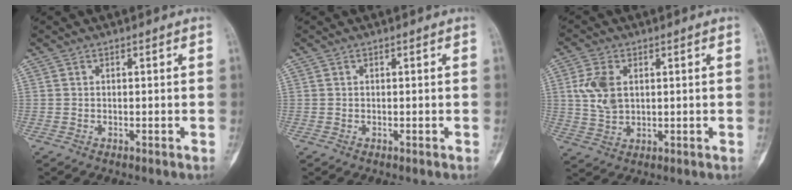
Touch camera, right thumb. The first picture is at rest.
{"total": 0.0}
{"total": 7.1, "force": [1.7, 4.4, 5.3], "torque": [-0.108, -0.002, 0.039]}